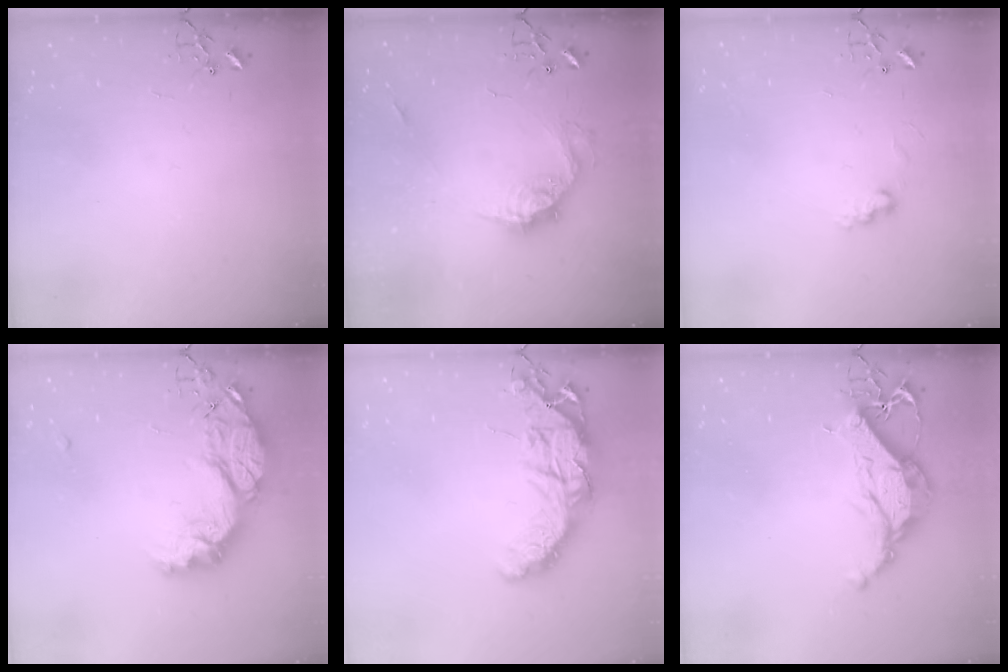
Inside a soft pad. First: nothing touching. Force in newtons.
{"total": 14.2, "press": 14.2, "slide": 1.3}
{"total": 6.6, "press": 6.5, "slide": 0.9}
{"total": 20.5, "press": 20.5, "slide": 1.5}
{"total": 17.0, "press": 17.0, "slide": 1.3}
{"total": 13.8, "press": 13.8, "slide": 1.1}